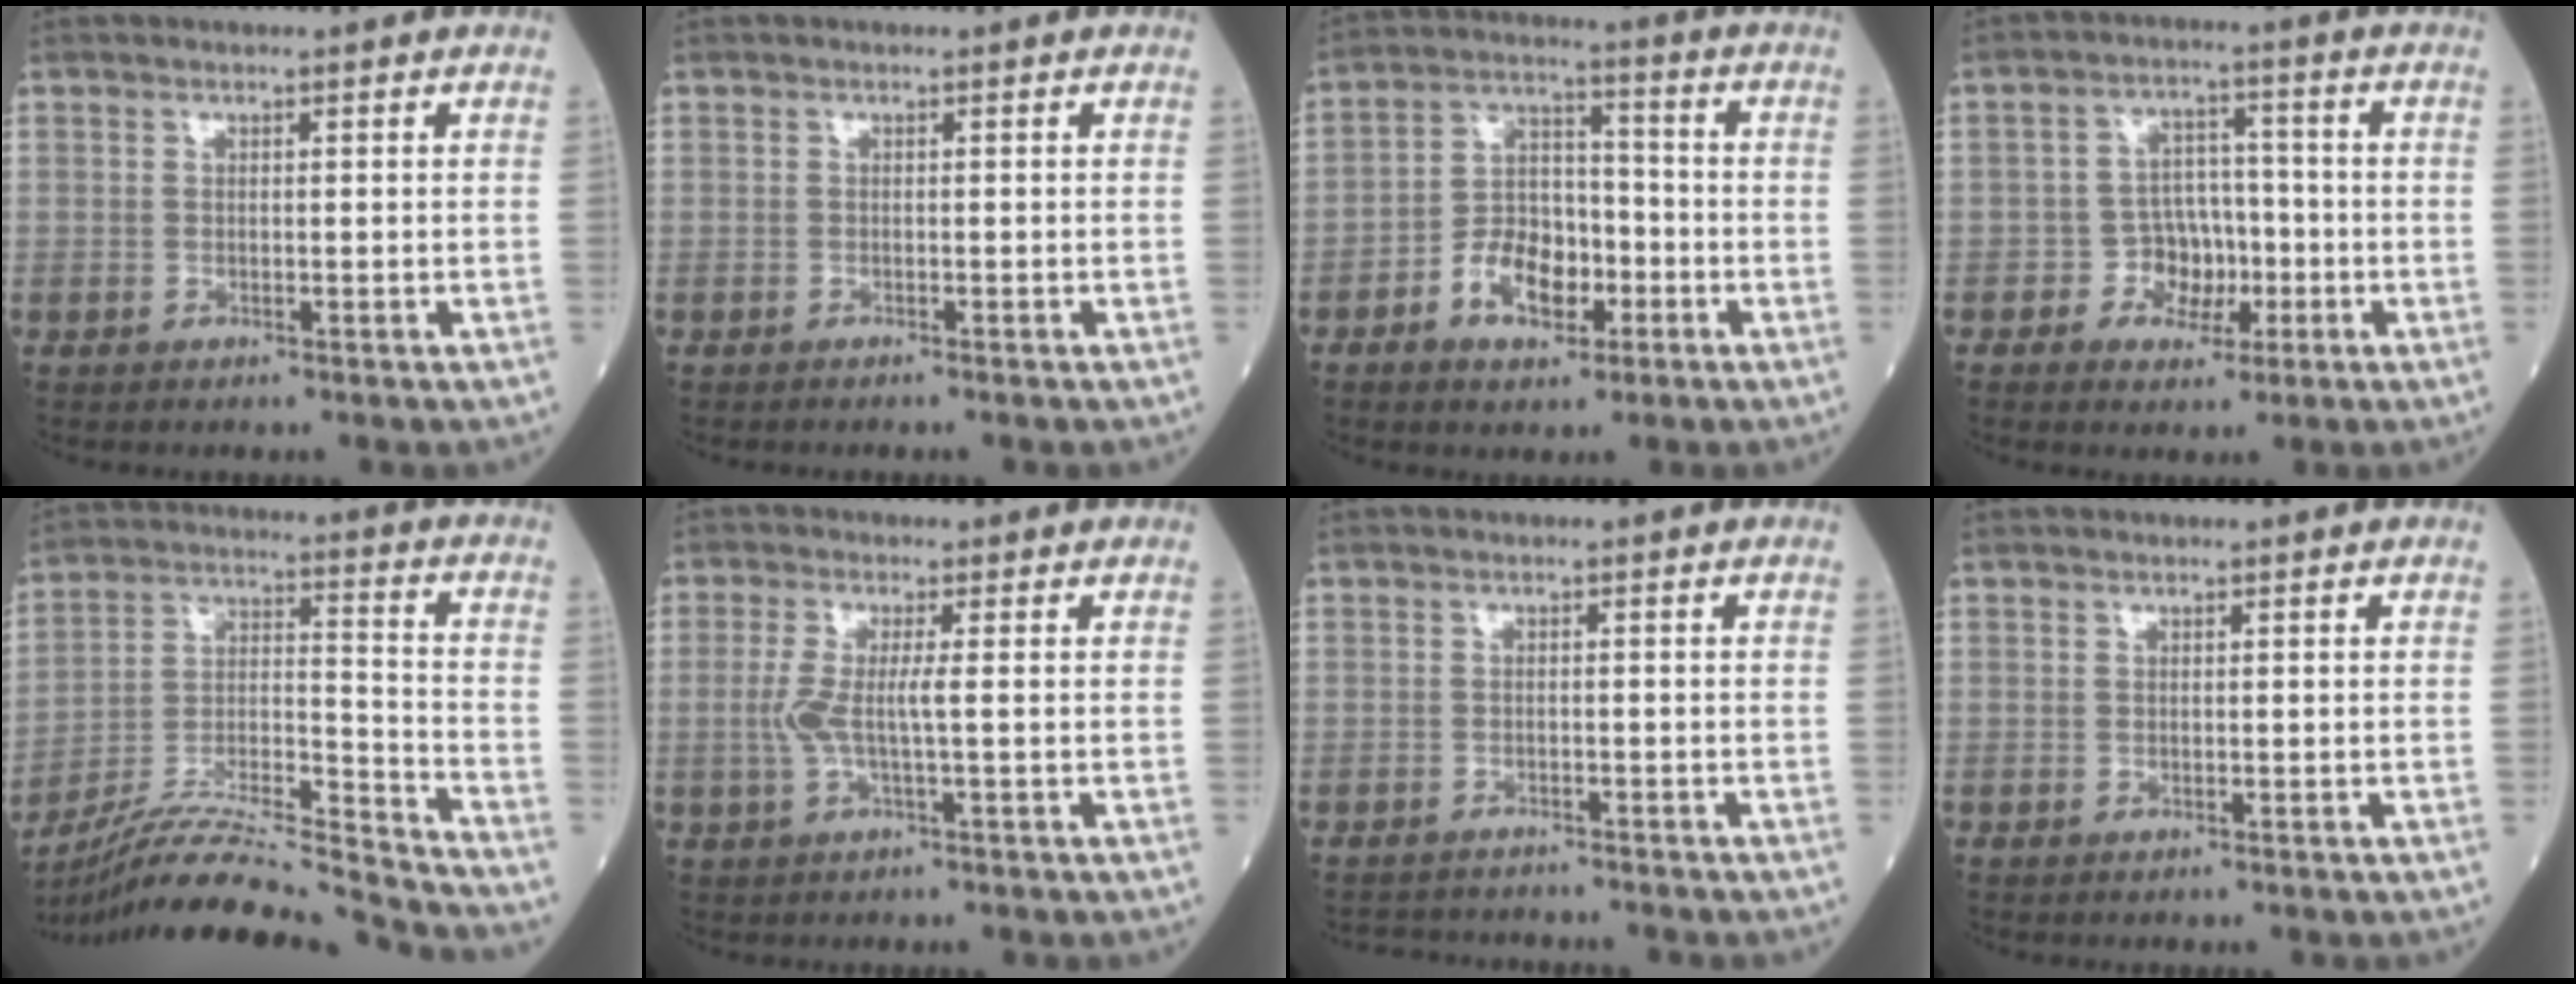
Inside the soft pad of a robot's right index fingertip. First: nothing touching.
{"total": 1.3, "force": [-1.2, 0.0, 0.6], "torque": [-0.006, 0.001, -0.013]}
{"total": 9.3, "force": [-3.9, 5.3, 6.5], "torque": [-0.124, 0.020, -0.068]}
{"total": 5.9, "force": [-1.9, 4.8, 2.9], "torque": [-0.041, 0.017, -0.031]}
{"total": 20.7, "force": [-19.6, -1.4, 6.5], "torque": [-0.136, -0.008, -0.332]}
{"total": 3.8, "force": [-0.2, 0.0, 3.8], "torque": [-0.094, -0.001, -0.006]}
{"total": 5.3, "force": [-5.2, 0.9, 0.6], "torque": [-0.003, -0.005, -0.074]}
{"total": 0.0}